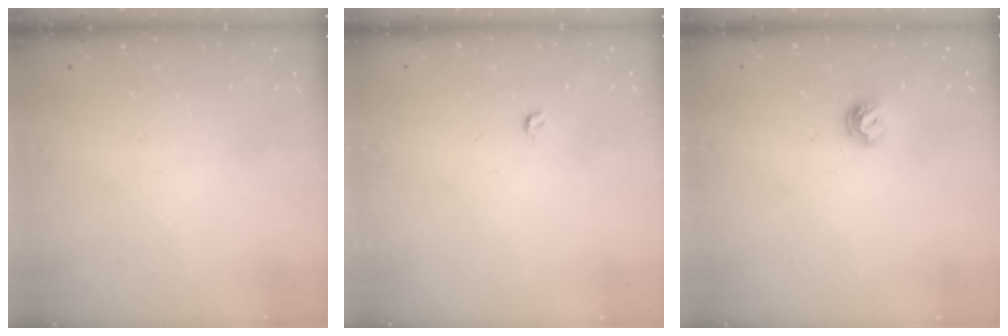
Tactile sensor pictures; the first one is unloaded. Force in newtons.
{"total": 3.0, "press": 2.9, "slide": 0.4}
{"total": 6.6, "press": 6.6, "slide": 1.0}